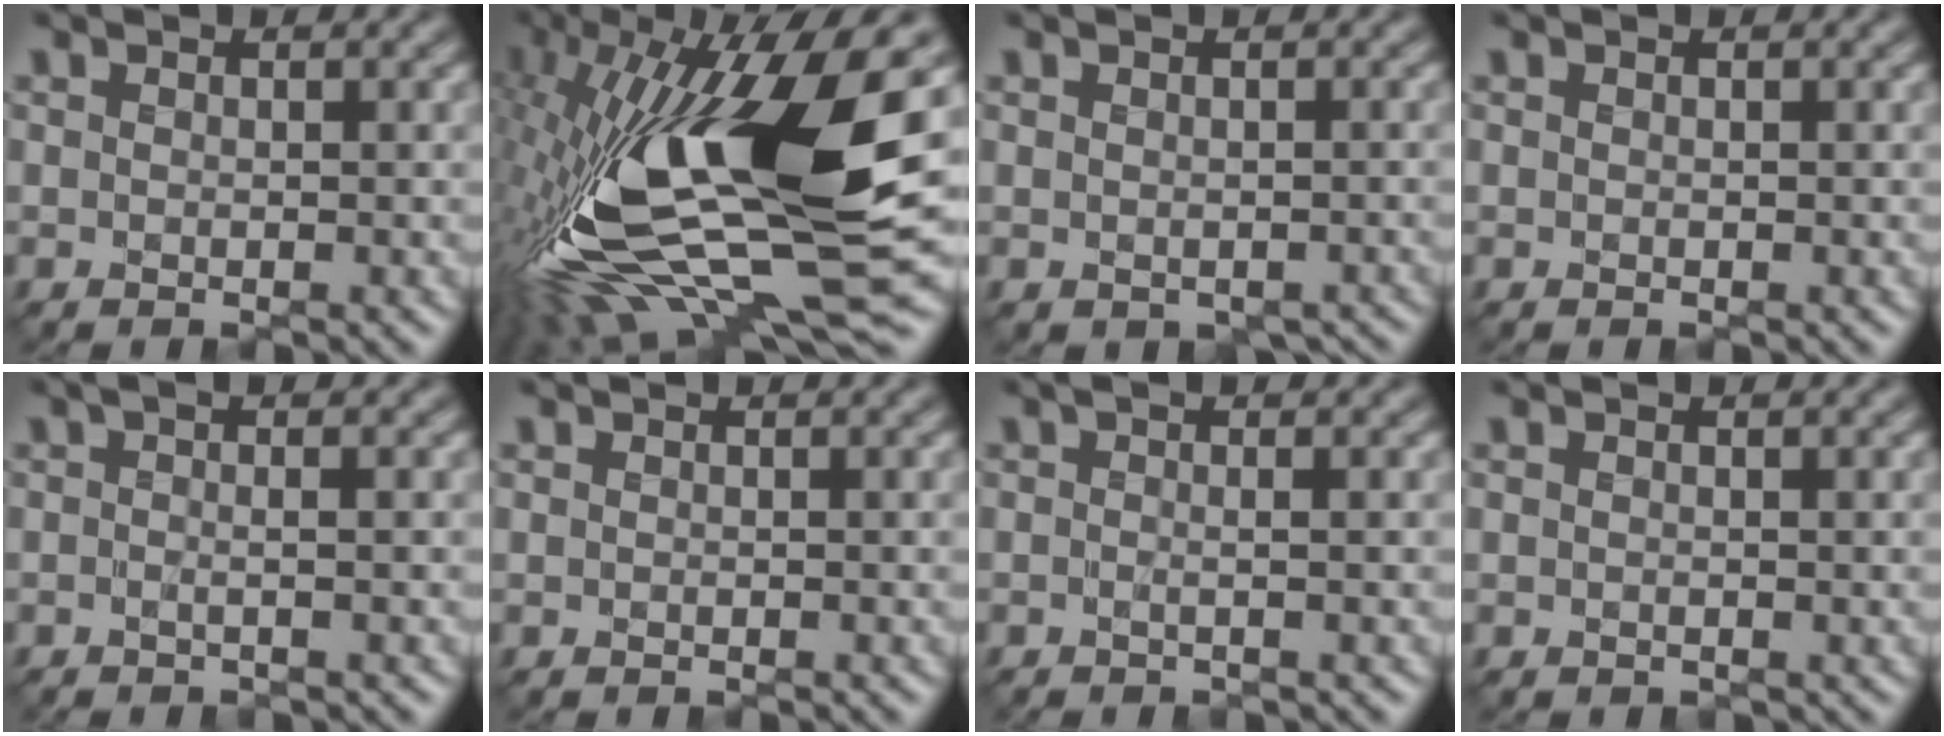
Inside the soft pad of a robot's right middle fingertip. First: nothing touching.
{"total": 16.4, "force": [-0.4, 5.9, 15.3], "torque": [-0.297, 0.001, -0.009]}
{"total": 1.6, "force": [-0.3, 1.1, 1.1], "torque": [-0.018, -0.006, 0.002]}
{"total": 0.0}
{"total": 2.3, "force": [0.9, 0.7, 2.0], "torque": [-0.020, 0.014, -0.006]}
{"total": 0.0}
{"total": 1.7, "force": [0.6, 0.4, 1.5], "torque": [-0.012, 0.007, -0.007]}
{"total": 0.0}